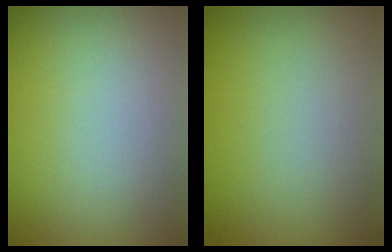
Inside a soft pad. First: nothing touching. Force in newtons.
{"total": 0.0}